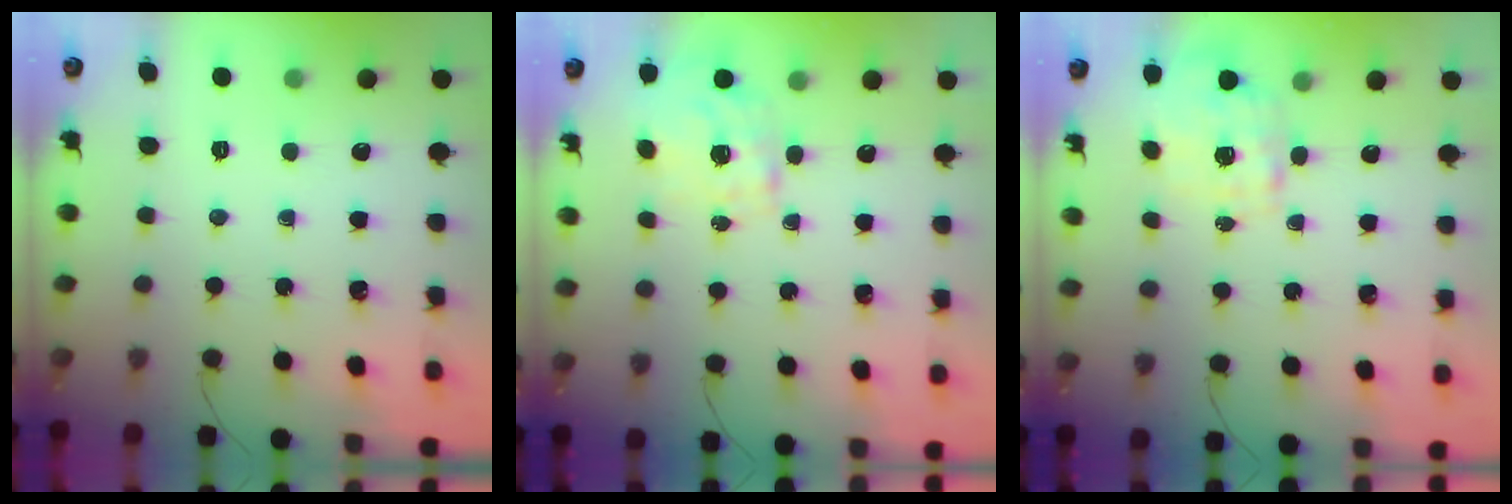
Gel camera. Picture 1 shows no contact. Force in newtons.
{"total": 0.9, "press": 0.7, "slide": 0.6}
{"total": 1.7, "press": 1.6, "slide": 0.5}